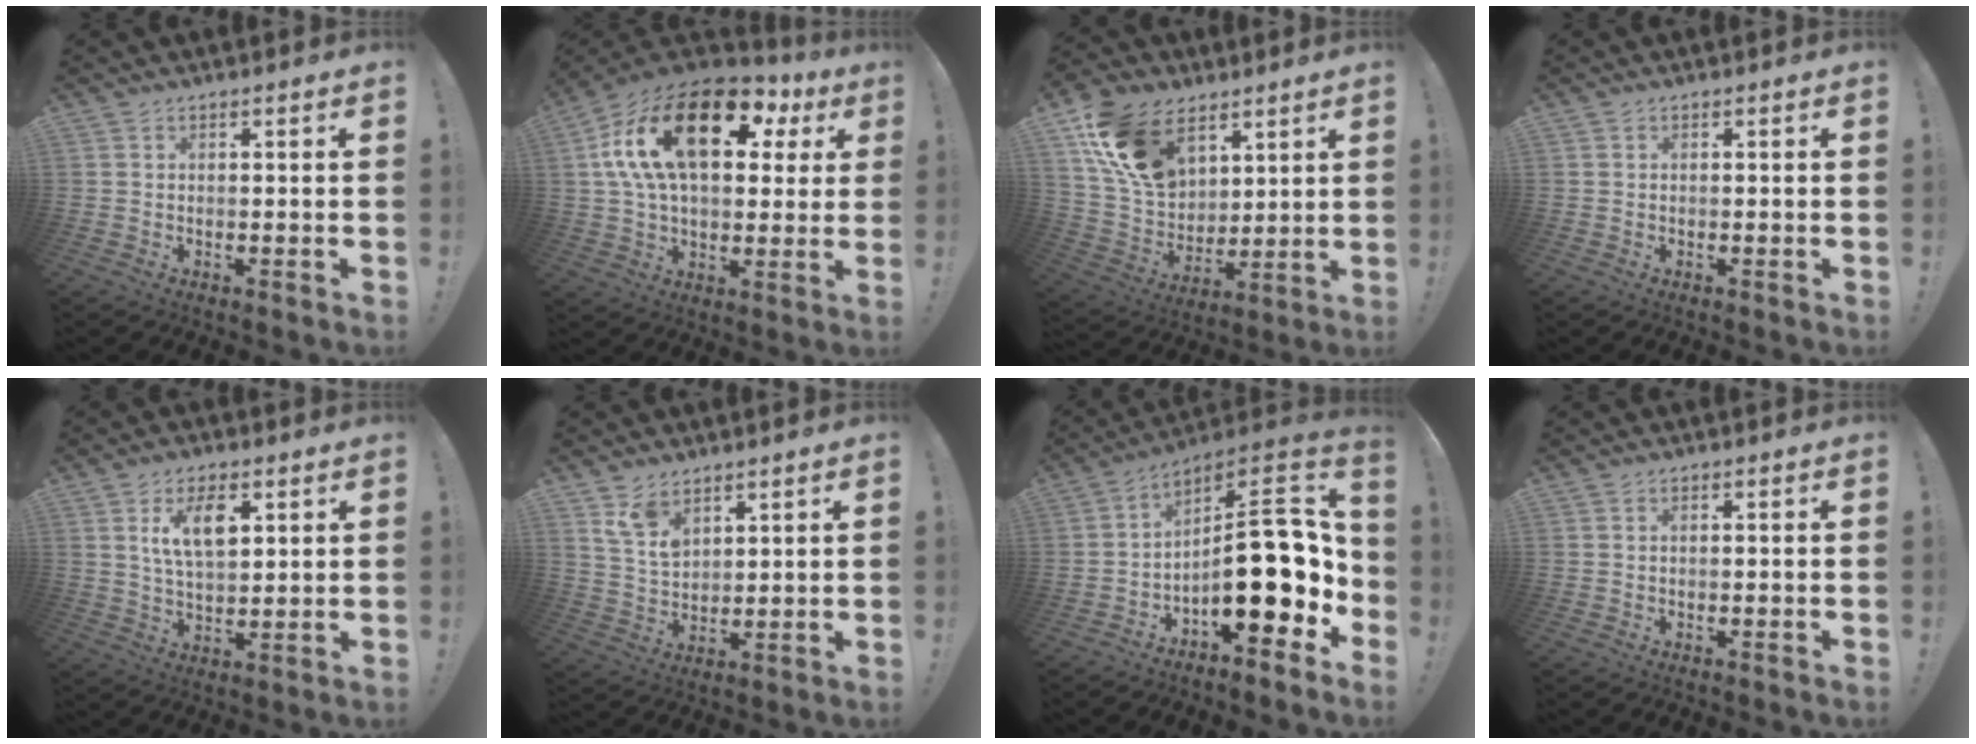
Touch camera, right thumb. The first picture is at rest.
{"total": 23.7, "force": [8.4, 11.8, 18.8], "torque": [-0.322, -0.026, 0.140]}
{"total": 19.2, "force": [10.1, 12.6, 10.5], "torque": [-0.193, -0.048, 0.196]}
{"total": 0.0}
{"total": 9.9, "force": [4.0, 5.2, 7.3], "torque": [-0.114, -0.005, 0.069]}
{"total": 8.5, "force": [6.1, 4.5, 3.8], "torque": [-0.072, -0.030, 0.119]}
{"total": 22.8, "force": [-3.9, 9.6, 20.3], "torque": [-0.305, 0.020, -0.051]}
{"total": 0.0}